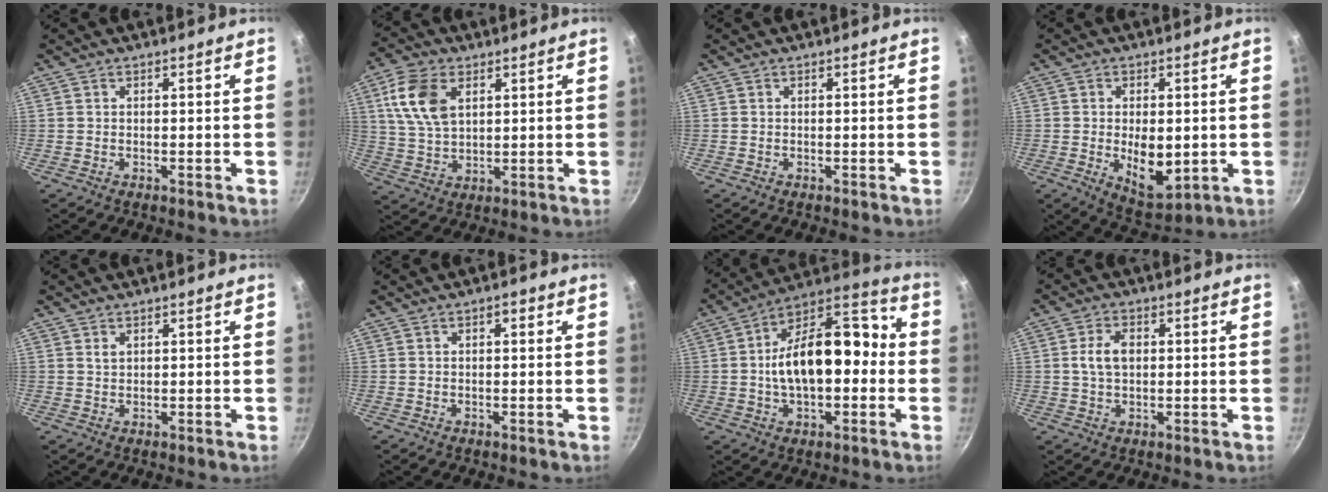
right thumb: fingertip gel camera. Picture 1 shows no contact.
{"total": 11.3, "force": [4.1, 6.9, 7.9], "torque": [-0.145, -0.009, 0.081]}
{"total": 0.0}
{"total": 9.5, "force": [-0.8, 5.3, 7.9], "torque": [-0.107, -0.015, 0.003]}
{"total": 1.1, "force": [0.6, 0.7, 0.6], "torque": [-0.010, -0.001, 0.013]}
{"total": 1.7, "force": [0.6, 0.8, 1.3], "torque": [-0.019, 0.007, 0.009]}
{"total": 19.7, "force": [-0.8, 11.1, 16.3], "torque": [-0.232, 0.058, -0.023]}
{"total": 5.1, "force": [0.6, 3.3, 3.8], "torque": [-0.062, 0.008, 0.008]}